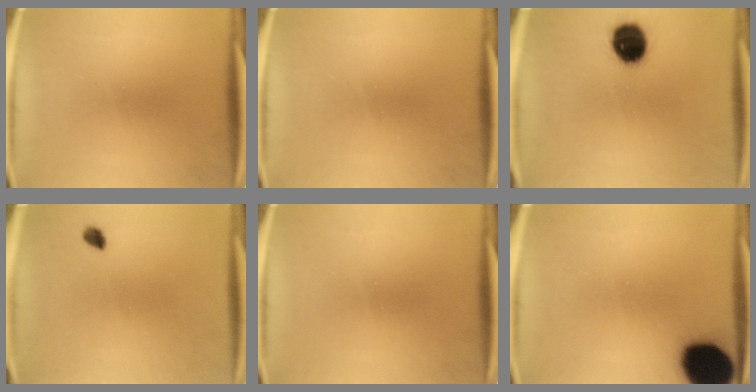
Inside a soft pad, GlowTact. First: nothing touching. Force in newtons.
{"total": 0.0}
{"total": 10.6}
{"total": 1.6}
{"total": 0.0}
{"total": 19.6}